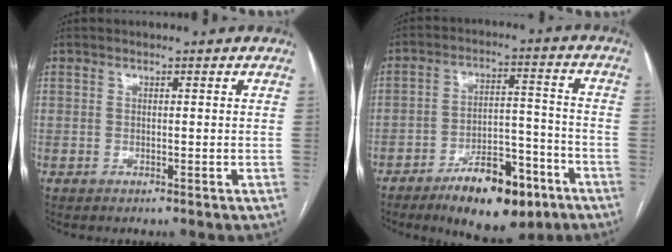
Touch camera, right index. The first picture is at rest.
{"total": 13.1, "force": [-8.2, 5.0, 8.9], "torque": [-0.127, 0.017, -0.123]}